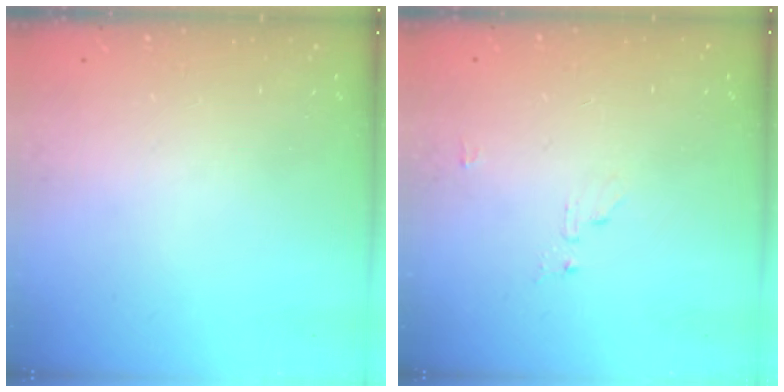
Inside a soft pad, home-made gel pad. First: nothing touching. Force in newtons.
{"total": 4.0, "press": 3.9, "slide": 0.3}